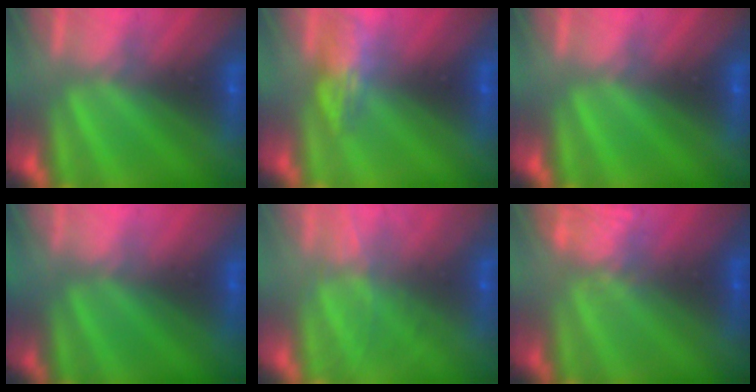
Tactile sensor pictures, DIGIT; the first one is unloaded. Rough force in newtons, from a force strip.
{"total": 2.5}
{"total": 0.0}
{"total": 2.4}
{"total": 7.6}
{"total": 4.8}